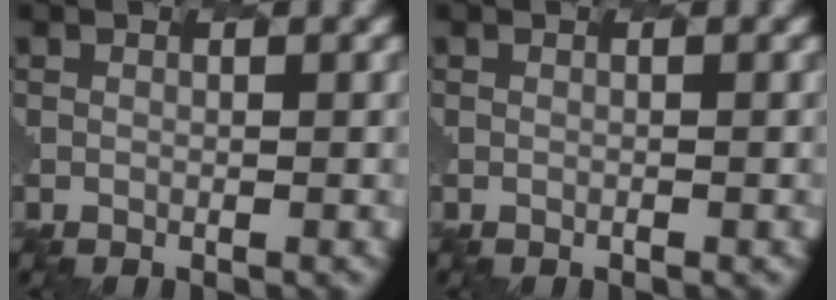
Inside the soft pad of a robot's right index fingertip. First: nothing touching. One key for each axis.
{"total": 0.0}